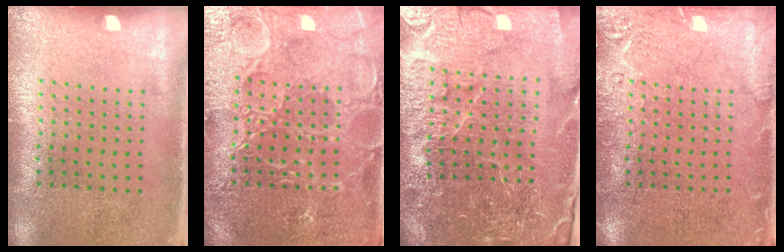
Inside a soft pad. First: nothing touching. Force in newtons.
{"total": 4.4, "press": 4.4, "slide": 0.5}
{"total": 5.8, "press": 5.2, "slide": 2.6}
{"total": 2.7, "press": 2.7, "slide": 0.5}